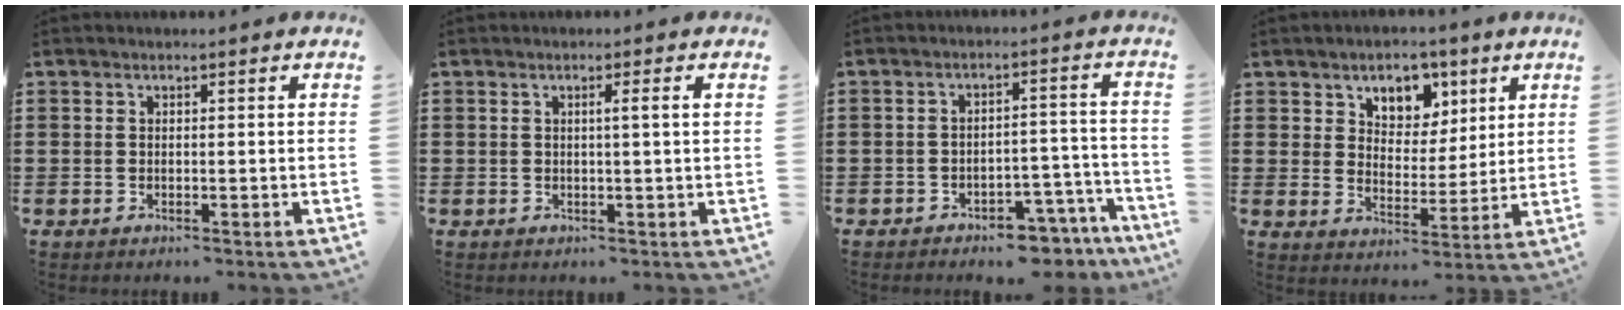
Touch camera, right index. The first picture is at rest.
{"total": 1.7, "force": [0.3, -0.4, 1.7], "torque": [-0.030, -0.005, 0.001]}
{"total": 4.6, "force": [-4.2, 1.0, 1.5], "torque": [-0.026, 0.010, -0.082]}
{"total": 5.8, "force": [3.8, 4.2, 1.2], "torque": [-0.047, -0.007, 0.066]}